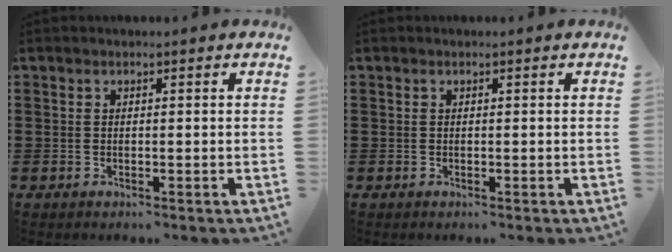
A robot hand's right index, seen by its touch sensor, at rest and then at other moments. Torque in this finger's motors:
{"motor_torque": [1.20, 0.94, 0.00, 0.00]}